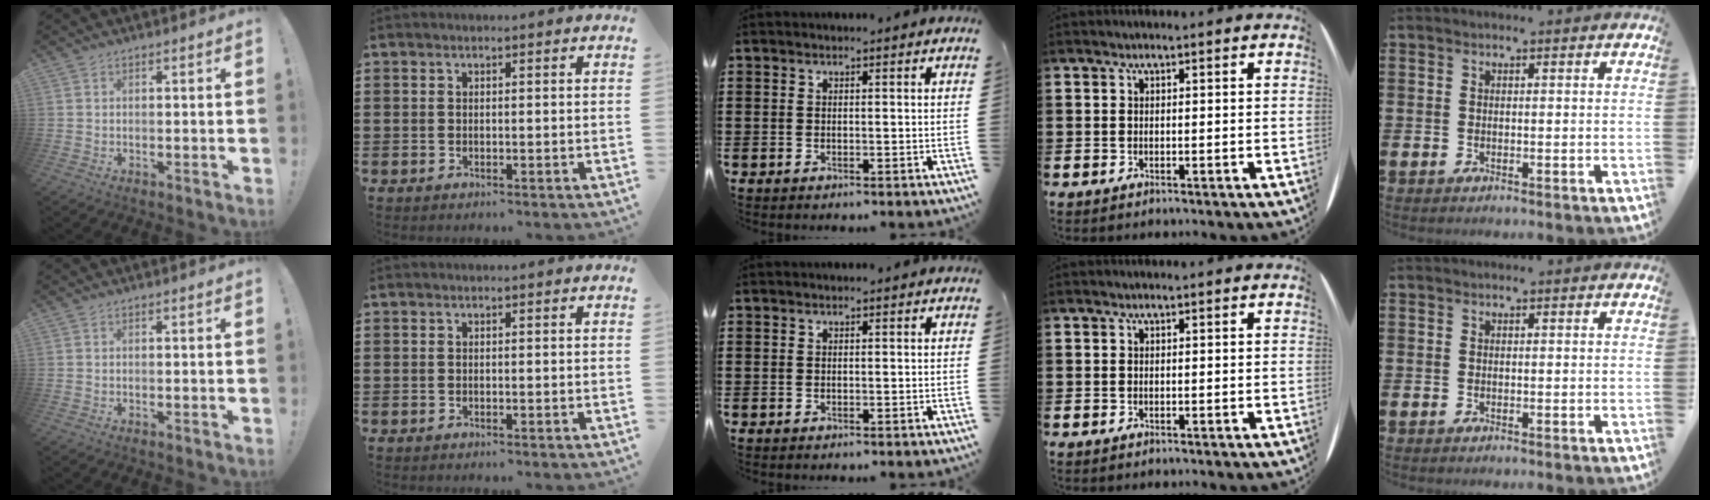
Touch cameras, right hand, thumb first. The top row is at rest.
{}